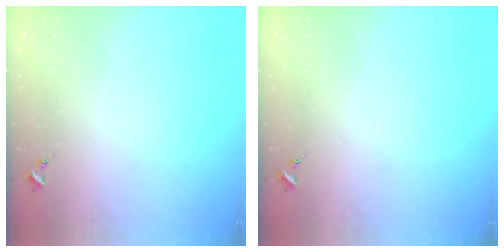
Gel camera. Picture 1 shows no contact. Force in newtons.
{"total": 0.0}